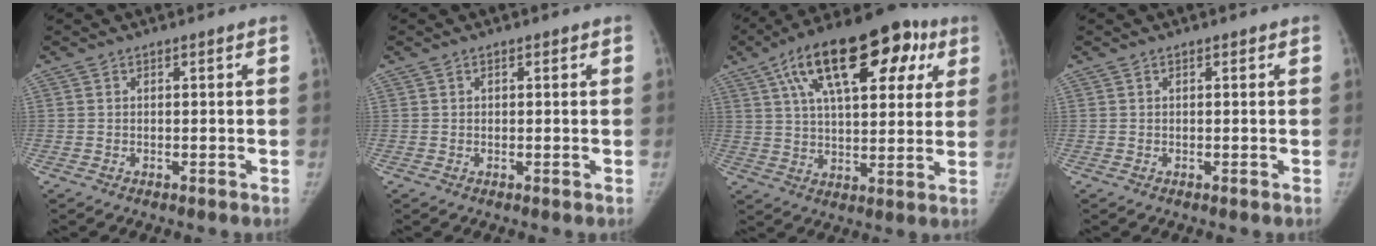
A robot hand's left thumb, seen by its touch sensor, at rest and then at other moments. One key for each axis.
{"total": 0.6, "fx": 0.3, "fy": 0.4, "fz": 0.3, "tx": 0.003, "ty": 0.000, "tz": 0.002}
{"total": 24.6, "fx": 10.8, "fy": 11.4, "fz": 19.0, "tx": -0.275, "ty": 0.018, "tz": 0.166}
{"total": 0.0}